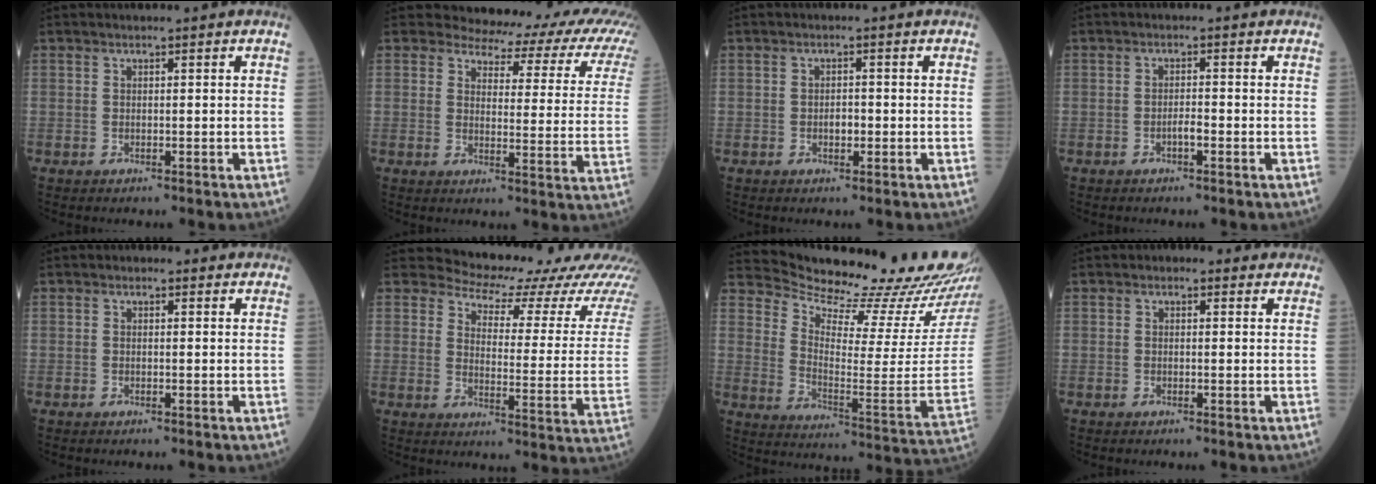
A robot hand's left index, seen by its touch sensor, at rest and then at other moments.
{"total": 15.3, "force": [13.3, 5.1, 5.5], "torque": [-0.036, -0.040, 0.116]}
{"total": 1.7, "force": [-0.5, 0.9, 1.4], "torque": [-0.022, 0.003, -0.008]}
{"total": 1.5, "force": [-0.8, 0.3, 1.3], "torque": [-0.022, 0.002, -0.015]}
{"total": 1.0, "force": [0.4, 0.8, 0.3], "torque": [-0.004, 0.006, -0.001]}
{"total": 16.1, "force": [15.6, 3.3, 2.4], "torque": [-0.015, -0.086, 0.157]}
{"total": 23.9, "force": [23.0, 1.1, 6.3], "torque": [-0.116, -0.123, 0.295]}
{"total": 2.1, "force": [1.1, 1.5, 0.9], "torque": [-0.010, 0.017, 0.007]}